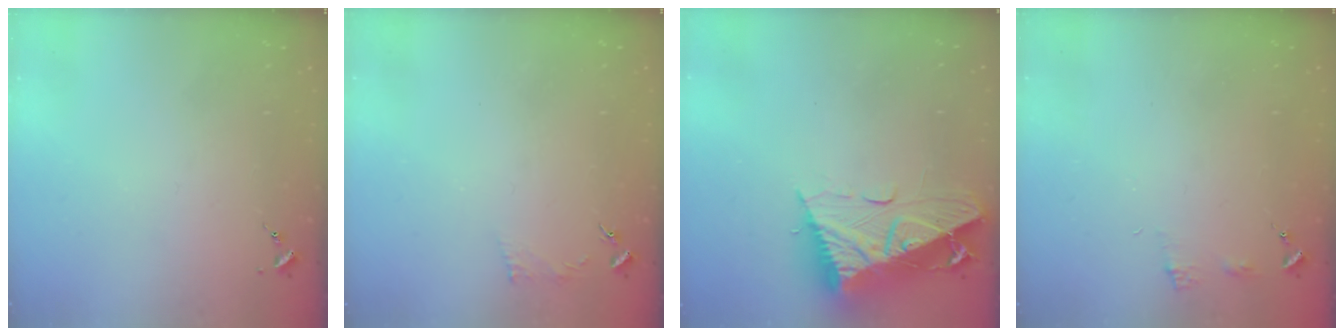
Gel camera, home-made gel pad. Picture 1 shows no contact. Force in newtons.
{"total": 3.4, "press": 3.3, "slide": 0.5}
{"total": 16.6, "press": 16.5, "slide": 1.5}
{"total": 5.1, "press": 5.0, "slide": 0.7}